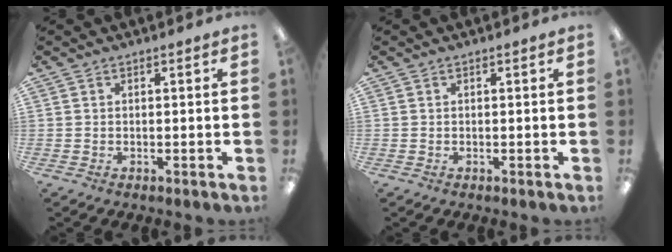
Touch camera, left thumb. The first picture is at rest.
{"total": 0.0}